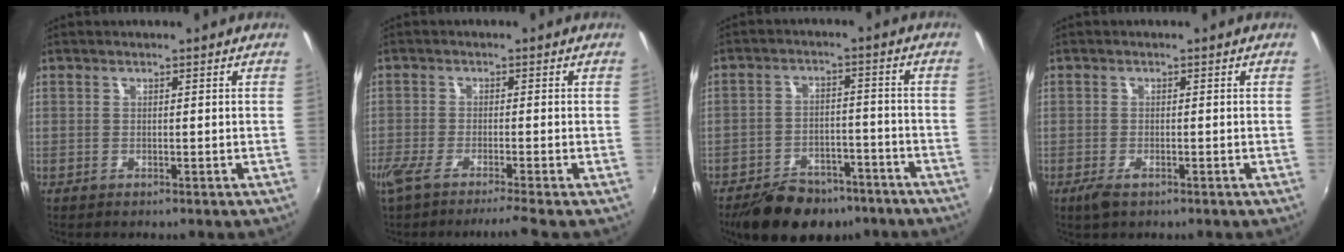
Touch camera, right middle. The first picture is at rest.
{"total": 5.9, "force": [-4.7, -0.5, 3.5], "torque": [-0.081, -0.023, -0.089]}
{"total": 14.6, "force": [-11.0, 7.0, 6.6], "torque": [-0.143, -0.001, -0.153]}
{"total": 2.6, "force": [-1.6, 1.0, 1.8], "torque": [-0.040, -0.009, -0.029]}